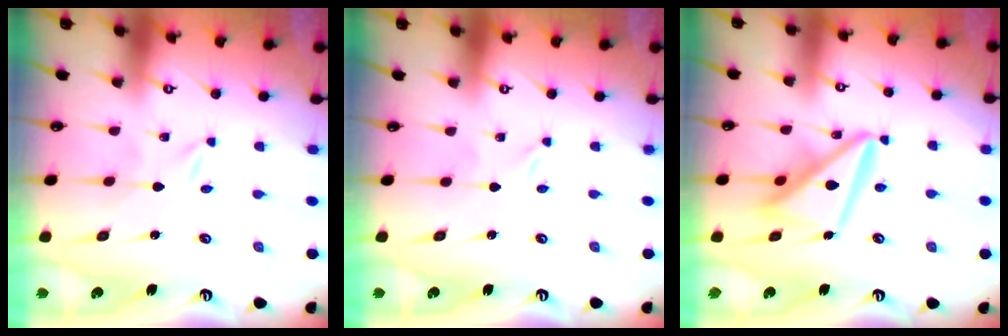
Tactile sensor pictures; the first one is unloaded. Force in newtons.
{"total": 0.0}
{"total": 14.7, "press": 14.6, "slide": 1.5}